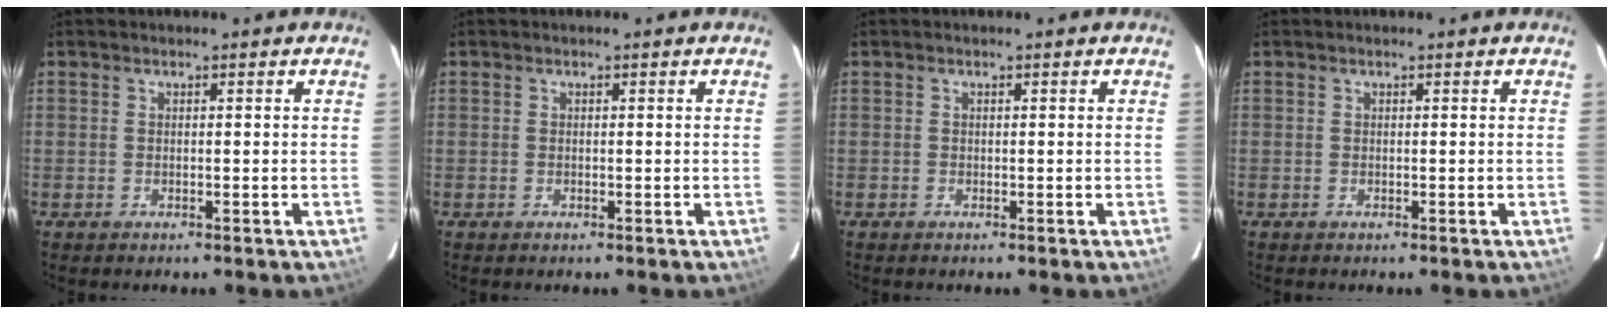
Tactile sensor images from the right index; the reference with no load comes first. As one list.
[{"total": 0.0}, {"total": 0.0}, {"total": 0.0}]